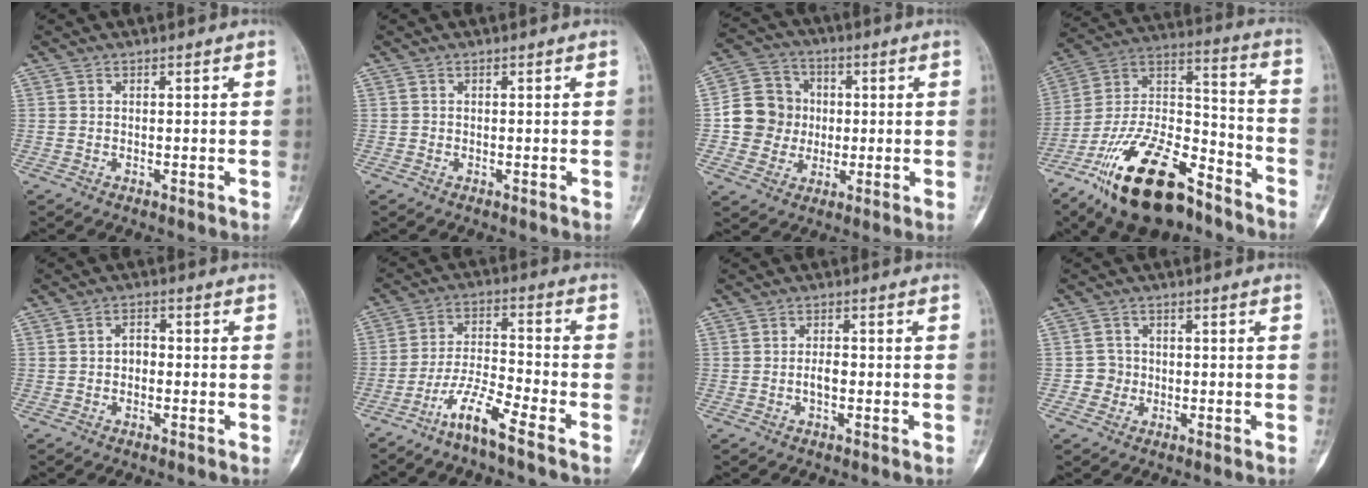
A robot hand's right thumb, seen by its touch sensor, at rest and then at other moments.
{"total": 0.0}
{"total": 11.1, "force": [-0.2, 10.5, 3.6], "torque": [-0.028, 0.019, -0.006]}
{"total": 24.9, "force": [-16.0, 10.7, 15.7], "torque": [-0.288, 0.078, -0.280]}
{"total": 2.7, "force": [-0.3, 2.0, 1.8], "torque": [-0.019, 0.015, -0.010]}
{"total": 8.8, "force": [-6.4, 0.4, 6.0], "torque": [-0.124, 0.034, -0.131]}
{"total": 2.1, "force": [-0.6, 1.1, 1.8], "torque": [-0.029, 0.006, -0.012]}
{"total": 2.9, "force": [-0.6, 2.8, 0.1], "torque": [0.019, 0.010, -0.016]}